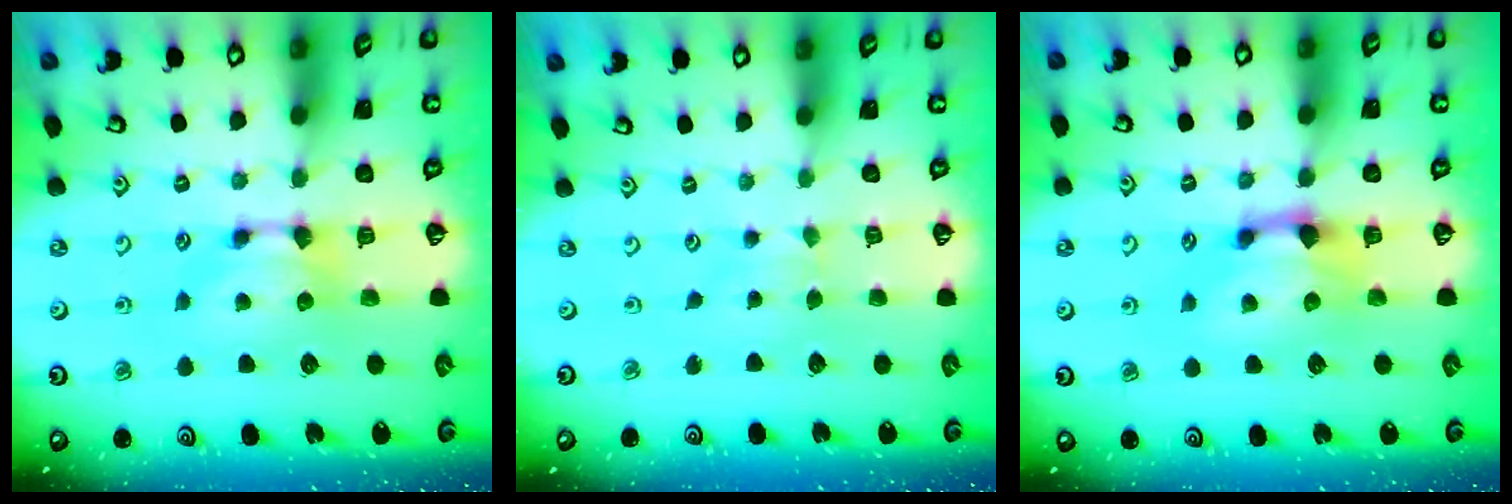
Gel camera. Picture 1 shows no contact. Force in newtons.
{"total": 2.3, "press": 2.3, "slide": 0.1}
{"total": 1.7, "press": 1.1, "slide": 1.3}